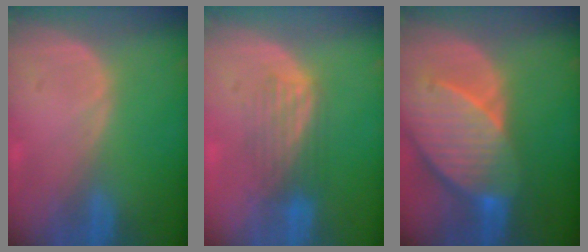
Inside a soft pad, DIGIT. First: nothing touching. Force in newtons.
{"total": 4.3, "press": 4.3, "slide": 0.2}
{"total": 10.5, "press": 9.3, "slide": 5.0}